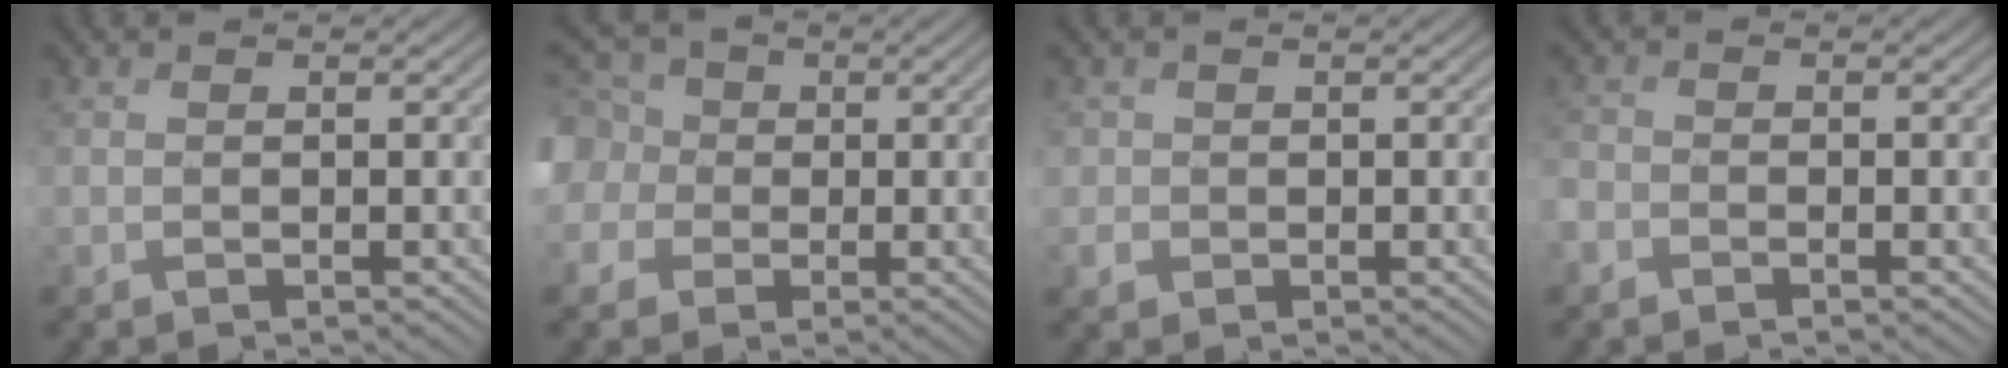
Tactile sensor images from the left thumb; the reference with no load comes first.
{"total": 9.1, "force": [1.0, 8.1, 4.1], "torque": [-0.151, 0.015, -0.004]}
{"total": 1.9, "force": [-0.1, 1.9, 0.2], "torque": [-0.006, -0.001, -0.005]}
{"total": 1.7, "force": [-1.3, 1.0, 0.5], "torque": [-0.013, -0.002, -0.036]}